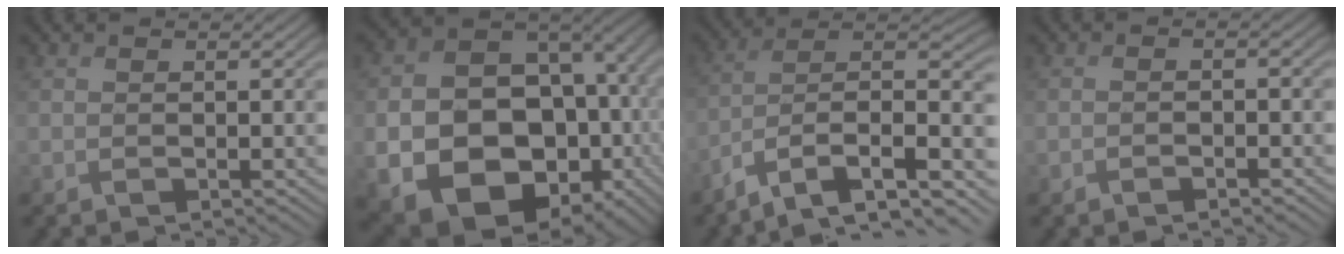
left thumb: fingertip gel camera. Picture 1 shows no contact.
{"total": 20.5, "force": [-4.2, 16.6, 11.4], "torque": [-0.212, -0.081, -0.020]}
{"total": 13.1, "force": [-6.4, 6.4, 9.4], "torque": [-0.195, -0.017, -0.118]}
{"total": 1.2, "force": [-0.8, 0.0, 0.9], "torque": [-0.017, 0.003, -0.014]}